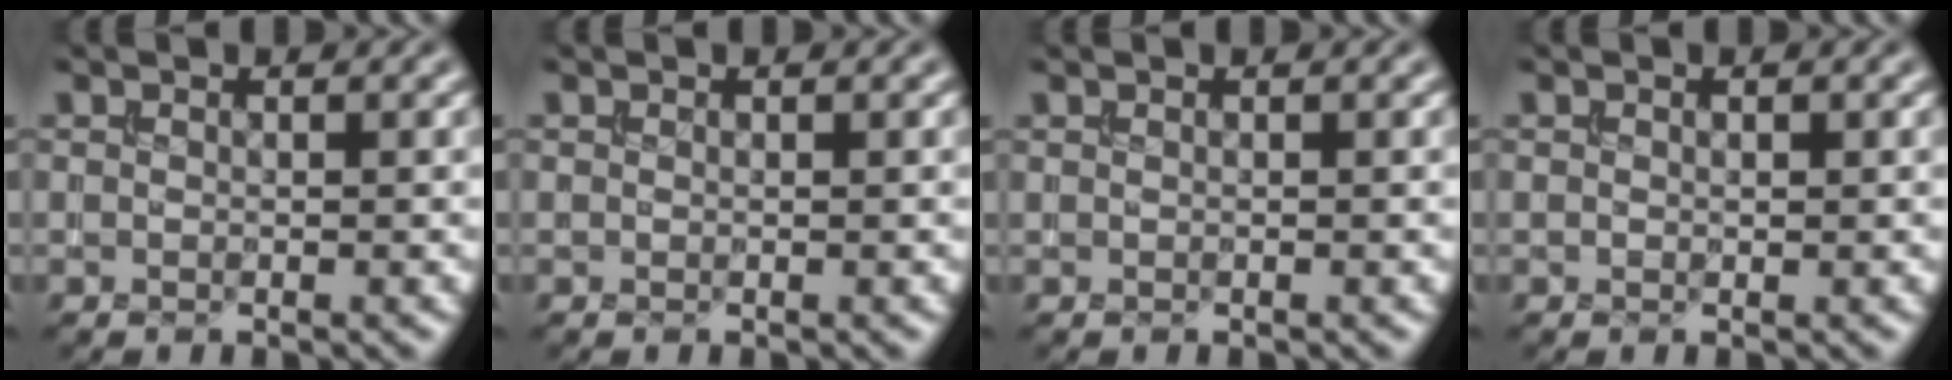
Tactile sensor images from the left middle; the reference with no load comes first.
{"total": 0.0}
{"total": 0.0}
{"total": 0.6, "force": [0.1, 0.3, 0.5], "torque": [-0.008, 0.000, 0.000]}